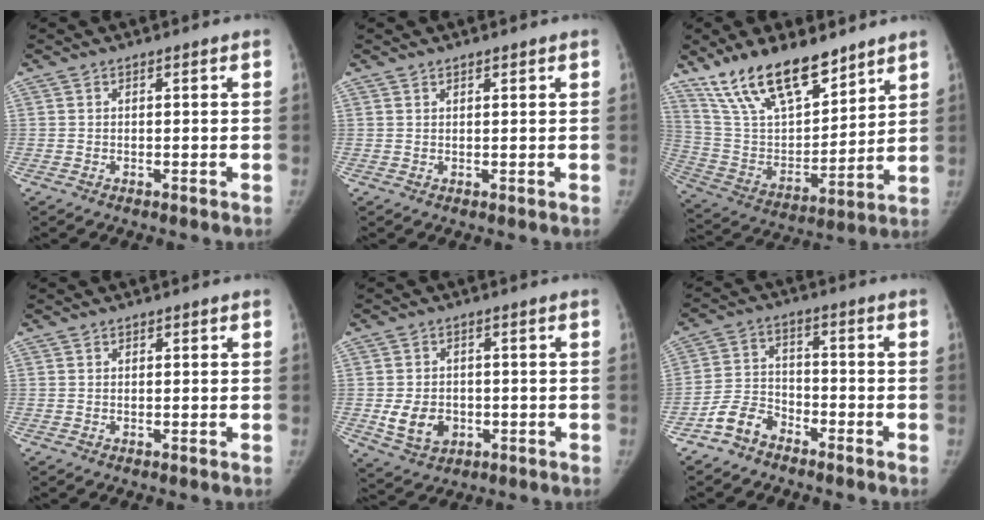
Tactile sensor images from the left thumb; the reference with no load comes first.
{"total": 0.9, "force": [0.8, 0.4, 0.3], "torque": [-0.001, -0.004, 0.011]}
{"total": 20.4, "force": [14.8, 8.1, 11.4], "torque": [-0.163, -0.068, 0.278]}
{"total": 0.6, "force": [0.3, 0.4, 0.1], "torque": [0.004, -0.001, 0.003]}
{"total": 7.1, "force": [-1.3, 5.6, 4.1], "torque": [-0.056, 0.002, -0.009]}
{"total": 6.5, "force": [-4.8, 3.9, 2.1], "torque": [-0.034, 0.029, -0.102]}